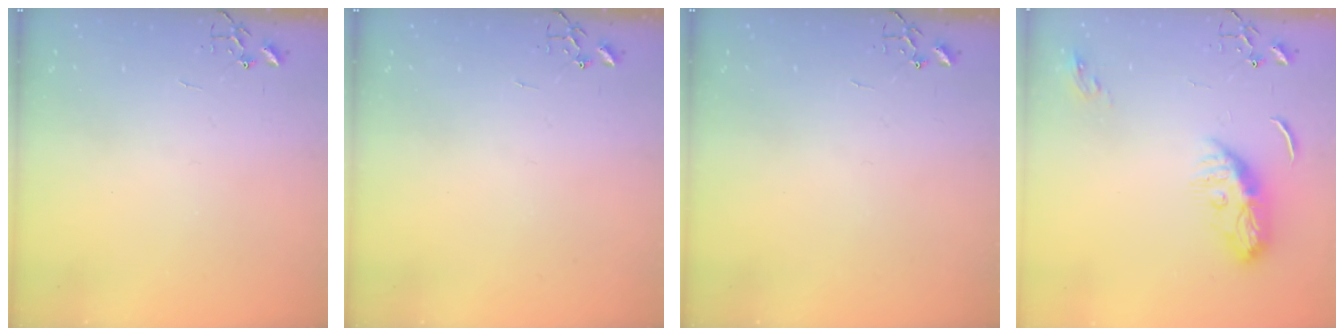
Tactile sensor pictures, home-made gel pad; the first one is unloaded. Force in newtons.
{"total": 0.0}
{"total": 0.0}
{"total": 10.5, "press": 10.5, "slide": 0.3}